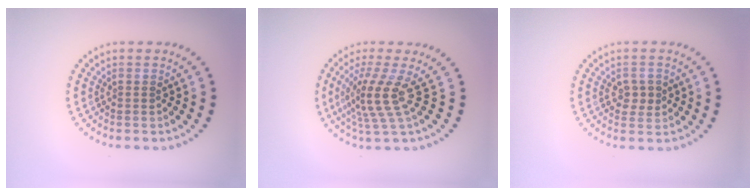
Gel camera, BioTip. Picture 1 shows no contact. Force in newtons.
{"total": 3.8, "press": 2.8, "slide": 2.7}
{"total": 1.8, "press": 1.8, "slide": 0.4}